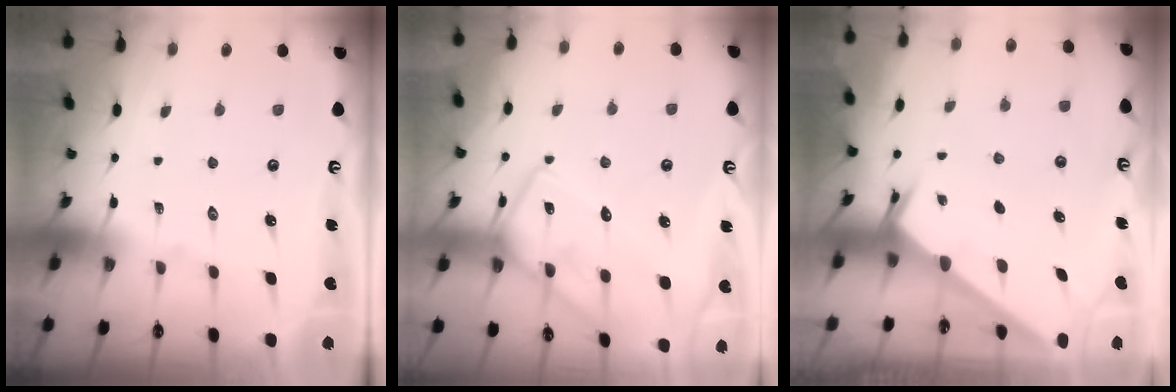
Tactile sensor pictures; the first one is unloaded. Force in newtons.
{"total": 13.5, "press": 13.5, "slide": 0.8}
{"total": 2.3, "press": 2.3, "slide": 0.3}